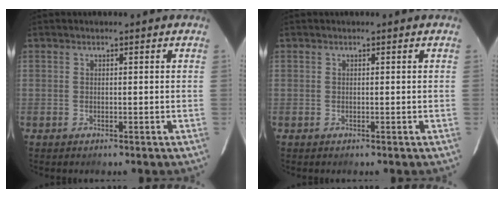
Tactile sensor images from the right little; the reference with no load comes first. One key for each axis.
{"total": 0.0}